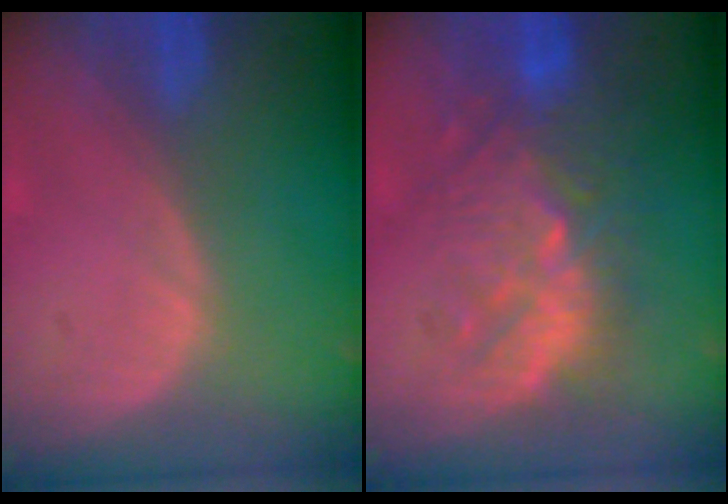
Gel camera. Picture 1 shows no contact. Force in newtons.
{"total": 9.6, "press": 9.4, "slide": 2.1}